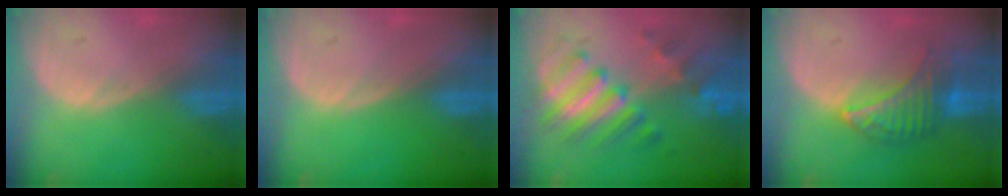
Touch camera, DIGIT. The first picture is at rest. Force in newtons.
{"total": 0.0}
{"total": 8.0, "press": 8.0, "slide": 0.2}
{"total": 6.8, "press": 6.7, "slide": 1.4}